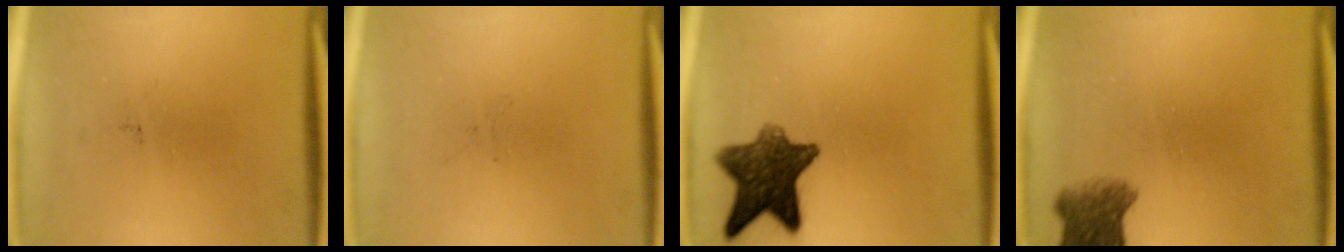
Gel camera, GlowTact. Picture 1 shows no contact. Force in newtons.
{"total": 0.0}
{"total": 10.5}
{"total": 5.0}